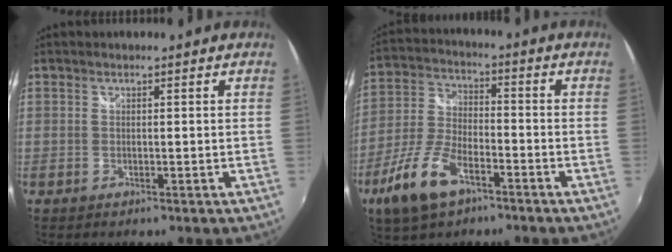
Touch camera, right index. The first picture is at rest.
{"total": 12.8, "force": [-7.3, 5.7, 8.7], "torque": [-0.199, -0.008, -0.142]}